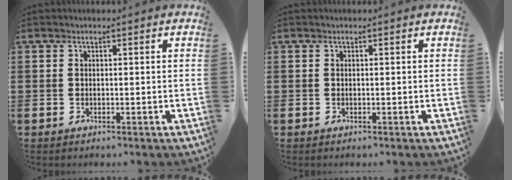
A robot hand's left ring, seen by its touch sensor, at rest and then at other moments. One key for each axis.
{"total": 0.0}